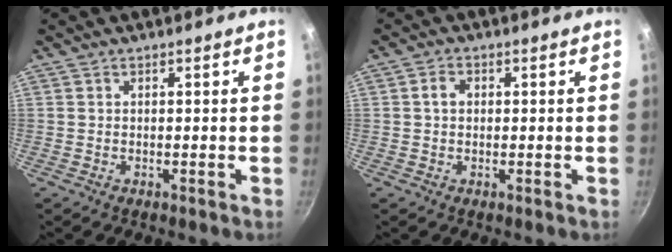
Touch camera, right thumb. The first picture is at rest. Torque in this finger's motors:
{"motor_torque": [0.33, 0.82, 0.49, -0.28, -0.01]}